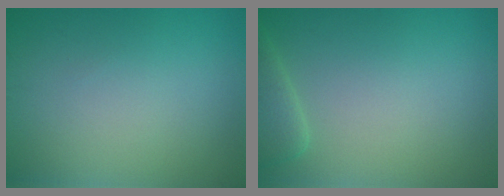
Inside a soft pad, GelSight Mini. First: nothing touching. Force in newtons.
{"total": 2.2, "press": 2.2, "slide": 0.2}